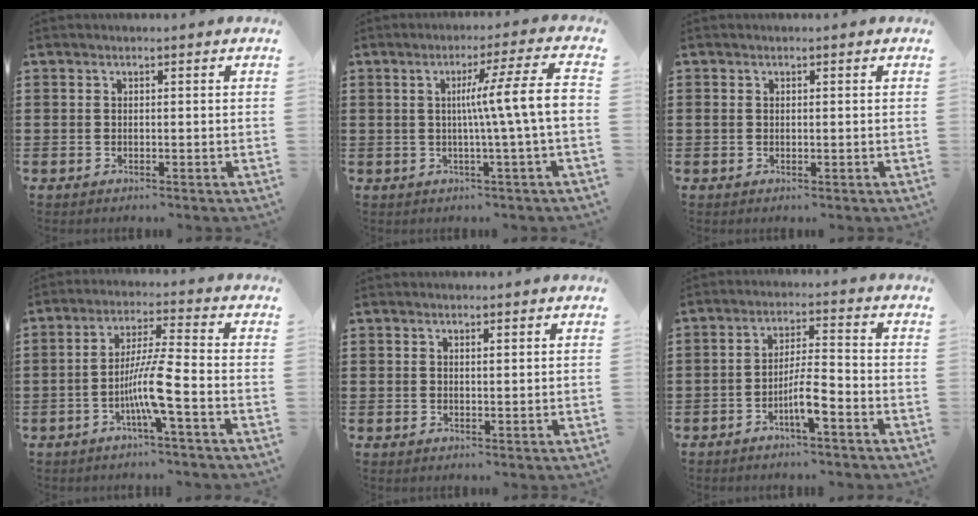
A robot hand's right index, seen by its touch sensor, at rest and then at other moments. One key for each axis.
{"total": 9.2, "fx": 0.0, "fy": -0.5, "fz": 9.2, "tx": -0.157, "ty": -0.008, "tz": -0.008}
{"total": 0.5, "fx": 0.1, "fy": 0.4, "fz": 0.3, "tx": -0.007, "ty": 0.002, "tz": 0.001}
{"total": 7.8, "fx": -3.0, "fy": 0.1, "fz": 7.2, "tx": -0.142, "ty": -0.008, "tz": -0.061}
{"total": 0.7, "fx": 0.4, "fy": 0.2, "fz": 0.5, "tx": -0.010, "ty": 0.001, "tz": 0.007}
{"total": 5.4, "fx": -3.0, "fy": 0.7, "fz": 4.4, "tx": -0.091, "ty": -0.003, "tz": -0.060}